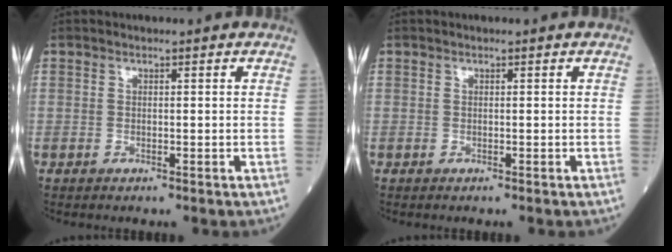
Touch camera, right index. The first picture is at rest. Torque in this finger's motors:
{"motor_torque": [0.00, -0.02, -0.02, 0.02]}